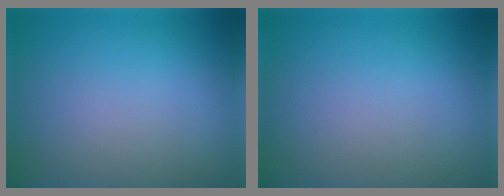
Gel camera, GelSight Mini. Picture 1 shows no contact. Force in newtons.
{"total": 0.0}